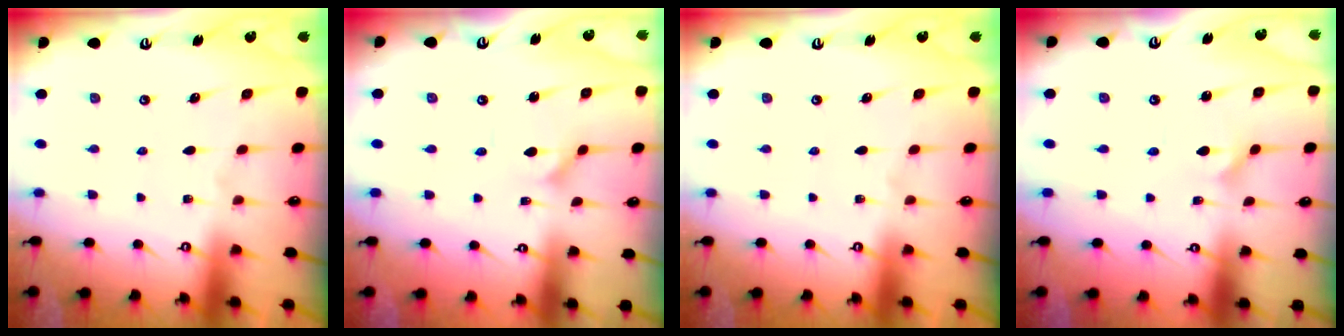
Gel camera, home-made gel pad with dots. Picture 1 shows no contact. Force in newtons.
{"total": 2.5, "press": 2.5, "slide": 0.3}
{"total": 0.0}
{"total": 2.1, "press": 2.1, "slide": 0.6}